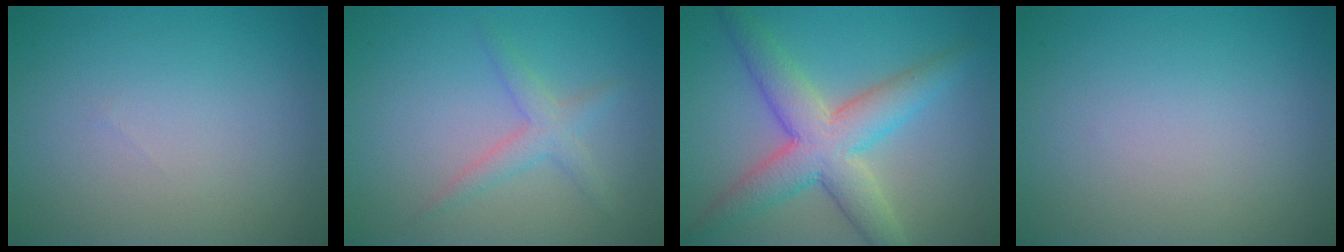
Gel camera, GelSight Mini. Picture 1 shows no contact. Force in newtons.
{"total": 2.1, "press": 2.1, "slide": 0.1}
{"total": 6.9, "press": 6.9, "slide": 0.2}
{"total": 0.0}